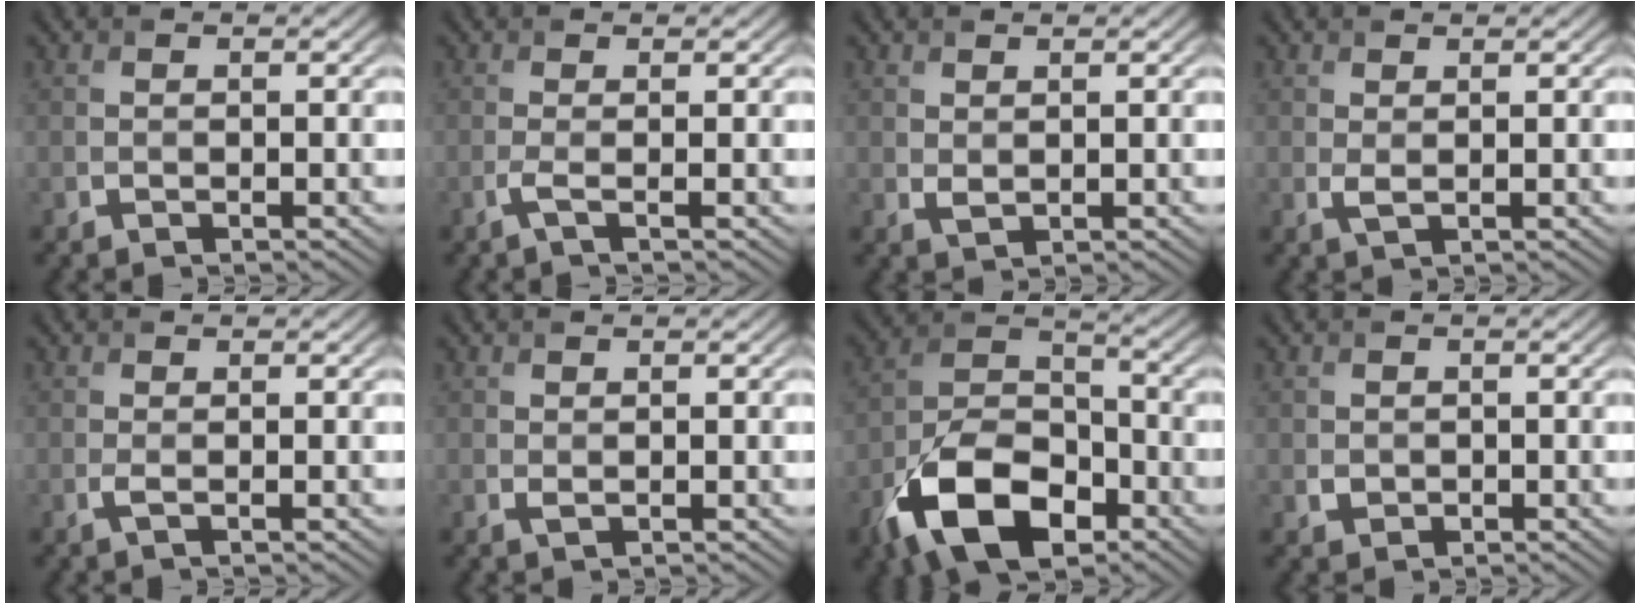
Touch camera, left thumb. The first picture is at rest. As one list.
[{"total": 1.6, "force": [-0.3, 0.2, 1.5], "torque": [-0.032, 0.001, -0.013]}, {"total": 1.1, "force": [0.7, 0.6, 0.7], "torque": [-0.020, -0.003, 0.017]}, {"total": 1.2, "force": [0.5, 0.3, 1.0], "torque": [-0.027, -0.001, 0.012]}, {"total": 0.8, "force": [0.0, 0.1, 0.8], "torque": [-0.022, 0.000, -0.001]}, {"total": 0.7, "force": [0.3, 0.3, 0.5], "torque": [-0.014, -0.002, 0.008]}, {"total": 13.9, "force": [-7.5, 7.6, 8.9], "torque": [-0.198, -0.018, -0.148]}, {"total": 0.9, "force": [0.2, 0.9, 0.3], "torque": [-0.008, -0.006, 0.005]}]